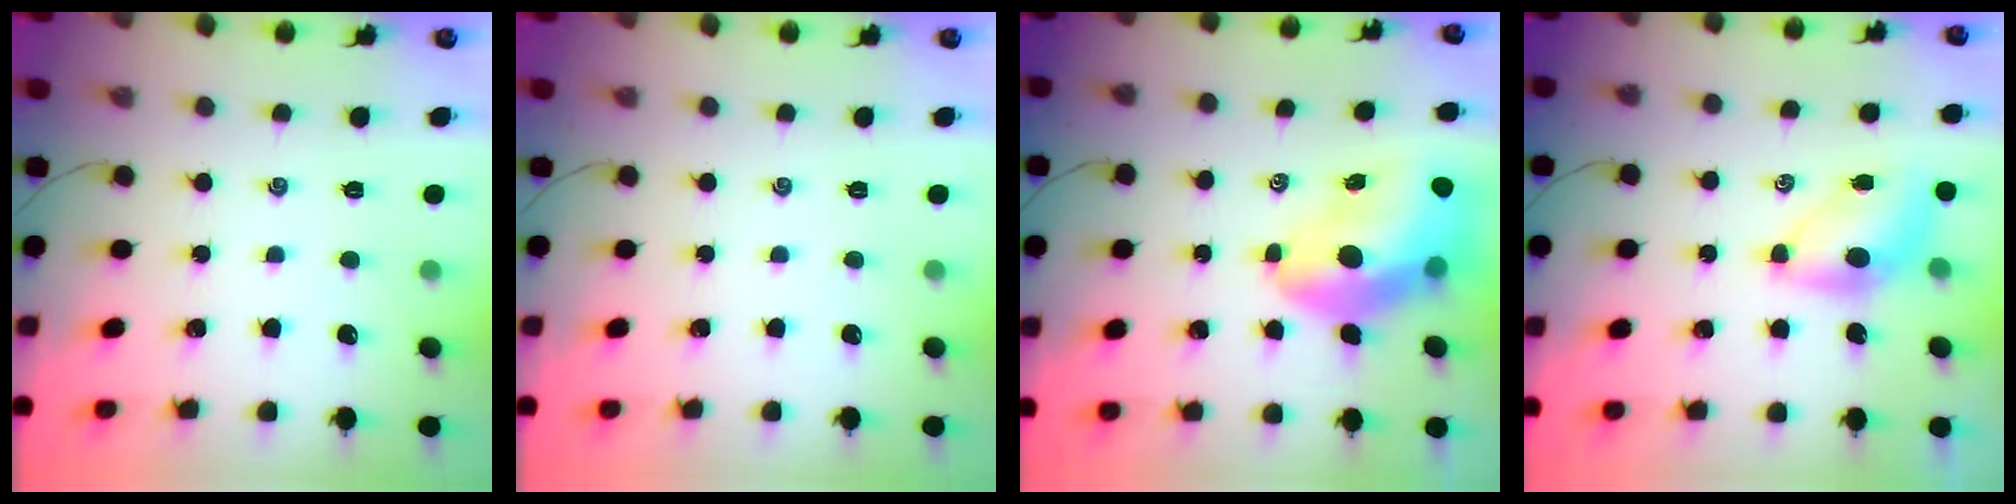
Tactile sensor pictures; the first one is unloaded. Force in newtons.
{"total": 0.0}
{"total": 14.5, "press": 13.9, "slide": 4.1}
{"total": 6.6, "press": 6.5, "slide": 1.0}